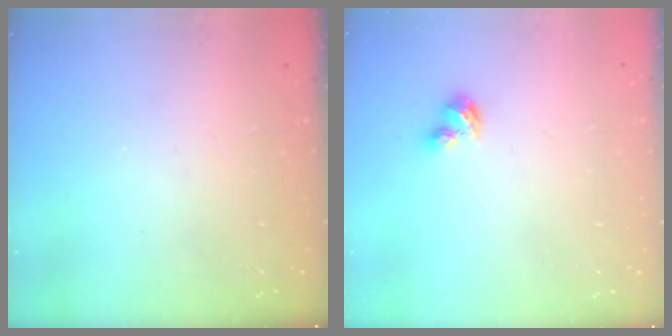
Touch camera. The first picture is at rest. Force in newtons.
{"total": 2.9, "press": 2.8, "slide": 0.5}